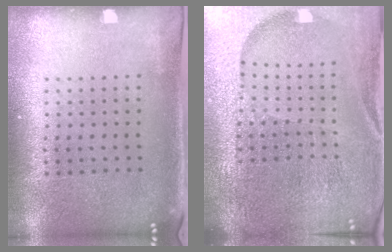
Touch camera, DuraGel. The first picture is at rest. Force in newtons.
{"total": 5.5, "press": 5.0, "slide": 2.3}